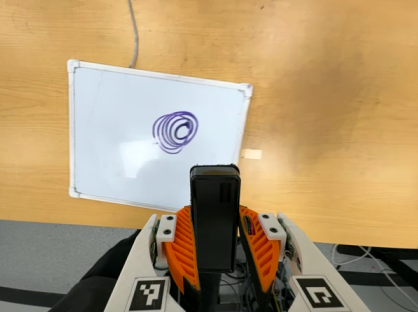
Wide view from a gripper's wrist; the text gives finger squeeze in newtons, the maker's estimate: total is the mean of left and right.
{"total": 4.6, "left": 3.3, "right": 5.8}